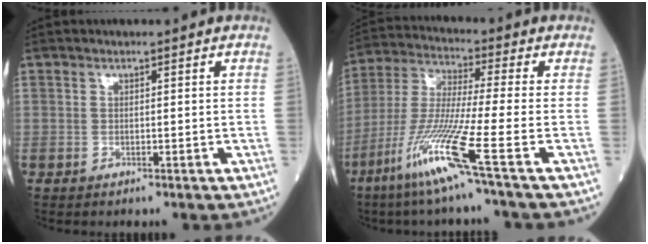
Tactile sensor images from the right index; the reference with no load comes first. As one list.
[{"total": 12.9, "force": [-6.6, -1.9, 10.9], "torque": [-0.224, -0.033, -0.135]}]